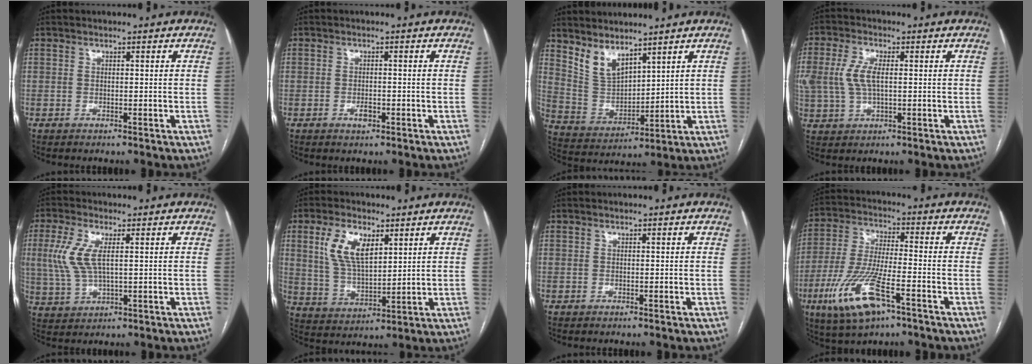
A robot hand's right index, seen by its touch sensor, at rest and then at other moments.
{"total": 1.8, "force": [-0.8, 0.9, 1.4], "torque": [-0.025, 0.001, -0.010]}
{"total": 7.7, "force": [6.0, 3.0, 3.7], "torque": [-0.080, -0.003, 0.139]}
{"total": 7.4, "force": [0.8, 3.5, 6.4], "torque": [-0.160, 0.012, 0.020]}
{"total": 7.4, "force": [1.5, 2.7, 6.7], "torque": [-0.170, 0.004, 0.034]}
{"total": 9.2, "force": [4.0, 4.1, 7.2], "torque": [-0.149, 0.009, 0.084]}
{"total": 0.0}
{"total": 13.5, "force": [-6.6, 3.2, 11.4], "torque": [-0.244, -0.020, -0.118]}